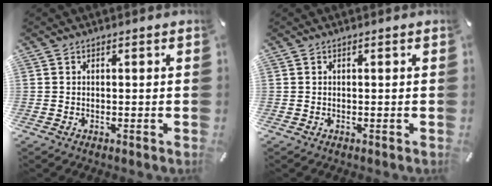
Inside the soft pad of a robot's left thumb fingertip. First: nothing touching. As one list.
[{"total": 0.0}]